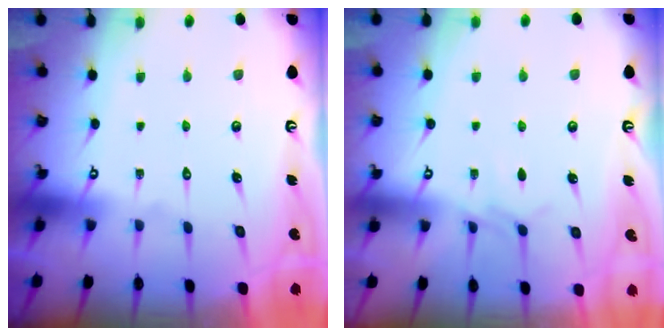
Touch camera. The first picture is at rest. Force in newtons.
{"total": 3.7, "press": 3.6, "slide": 0.4}